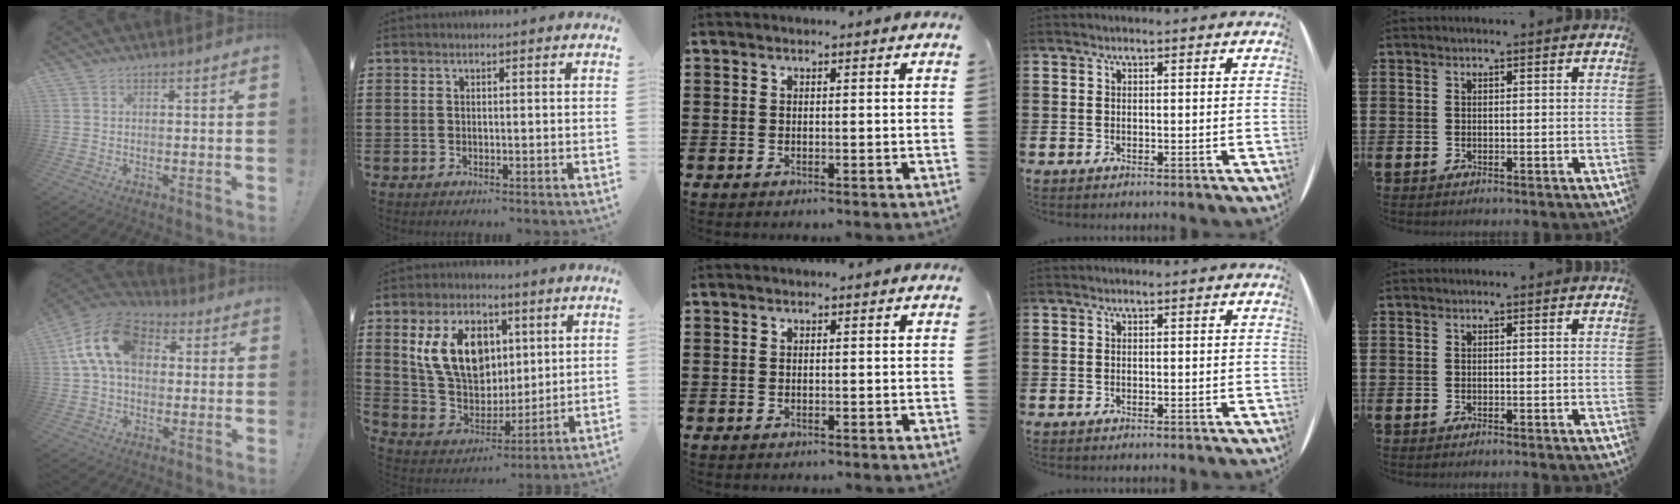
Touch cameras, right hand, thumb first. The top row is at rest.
{"thumb": {"total": 16.7, "force": [3.8, 11.3, 11.7], "torque": [-0.210, 0.016, 0.070]}, "index": {"total": 11.6, "force": [3.7, 8.0, 7.6], "torque": [-0.170, 0.015, 0.067]}}